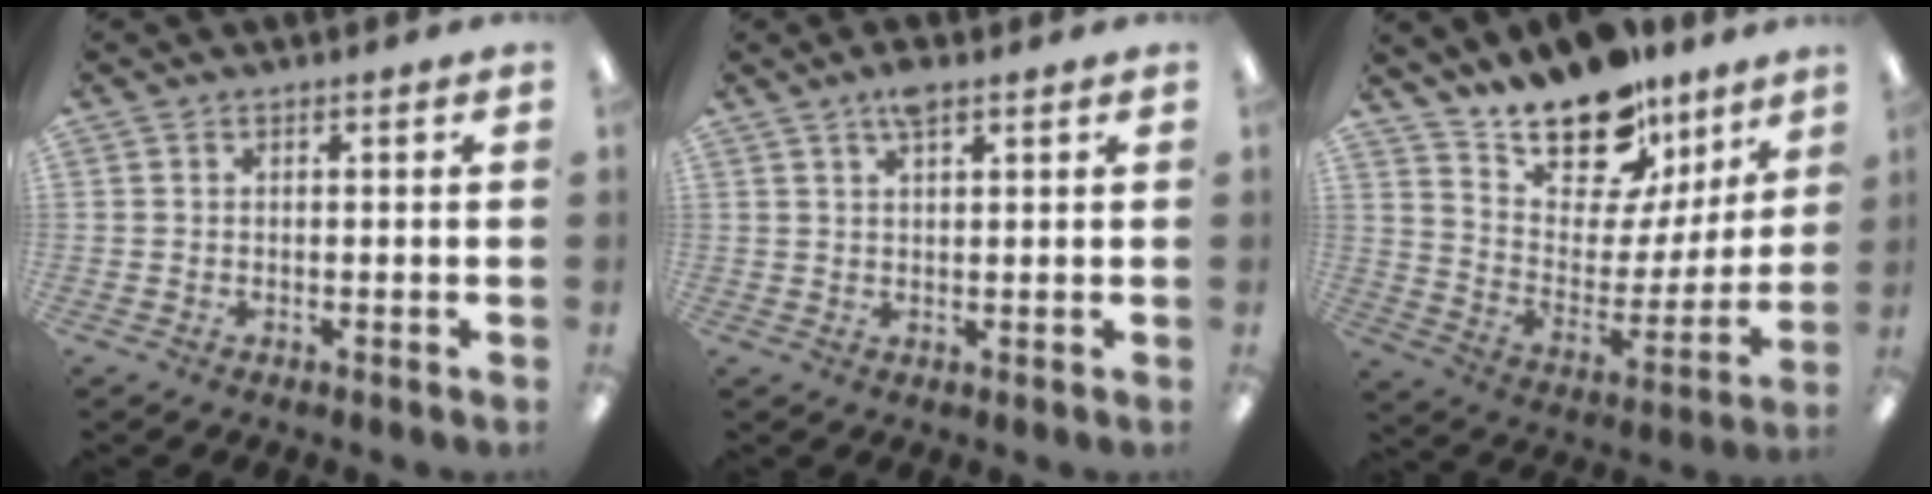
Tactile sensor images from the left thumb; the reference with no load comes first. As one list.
[{"total": 3.9, "force": [2.7, 1.0, 2.6], "torque": [-0.050, 0.000, 0.046]}, {"total": 16.8, "force": [13.3, 8.1, 6.2], "torque": [-0.097, -0.099, 0.239]}]